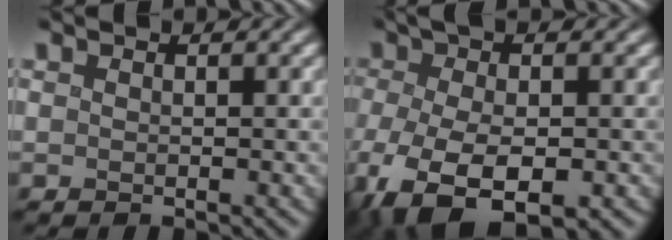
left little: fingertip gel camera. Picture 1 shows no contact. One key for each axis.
{"total": 10.4, "fx": -4.5, "fy": 4.6, "fz": 8.1, "tx": -0.179, "ty": -0.024, "tz": -0.066}